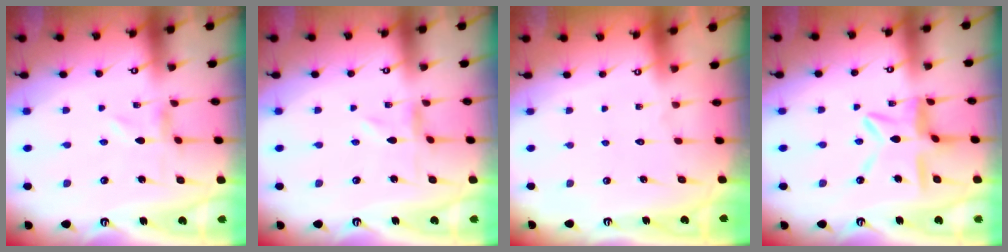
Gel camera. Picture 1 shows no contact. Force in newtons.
{"total": 0.0}
{"total": 1.6, "press": 1.6, "slide": 0.1}
{"total": 9.9, "press": 9.8, "slide": 0.8}